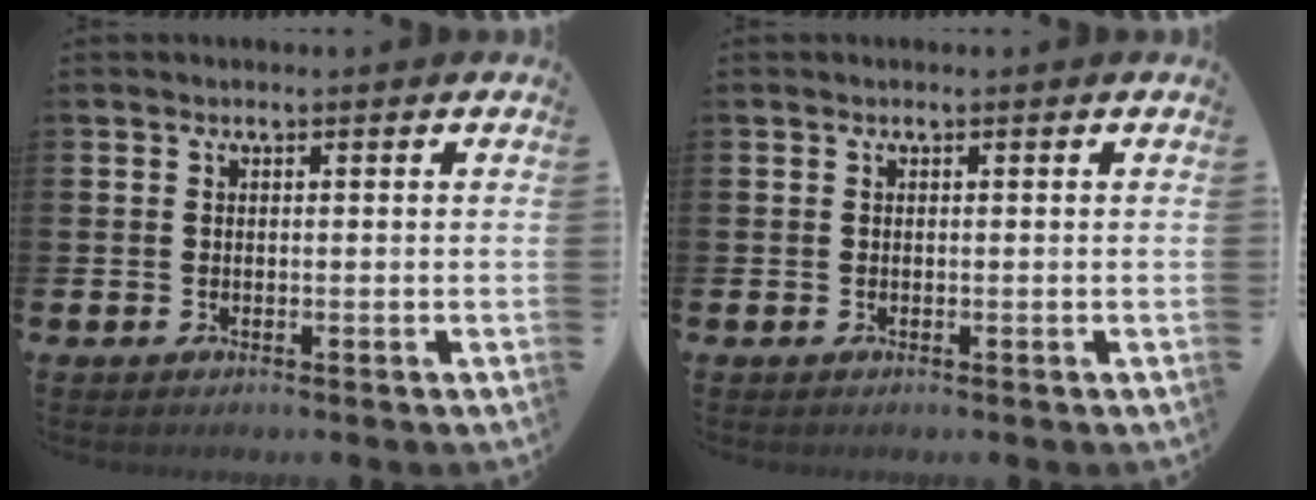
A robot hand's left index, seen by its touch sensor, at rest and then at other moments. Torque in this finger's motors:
{"motor_torque": [0.00, 0.00, 0.00, 0.00]}